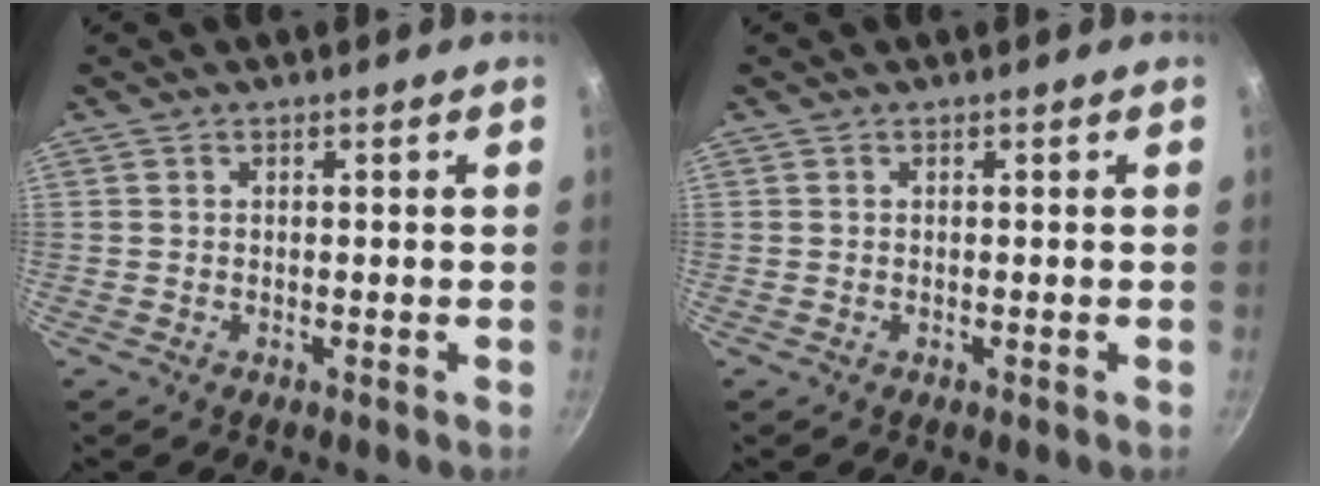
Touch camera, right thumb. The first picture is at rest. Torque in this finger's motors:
{"motor_torque": [0.00, 0.00, 0.00, 0.00, 0.00]}